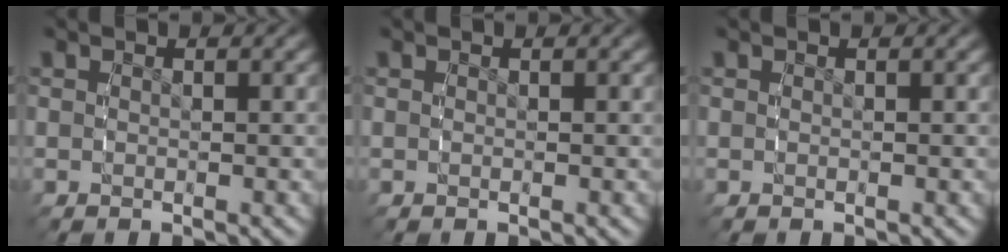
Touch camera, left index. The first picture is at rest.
{"total": 0.0}
{"total": 0.0}